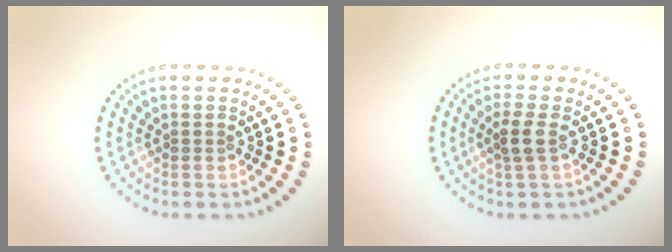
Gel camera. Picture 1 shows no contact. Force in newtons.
{"total": 1.8, "press": 1.6, "slide": 0.9}